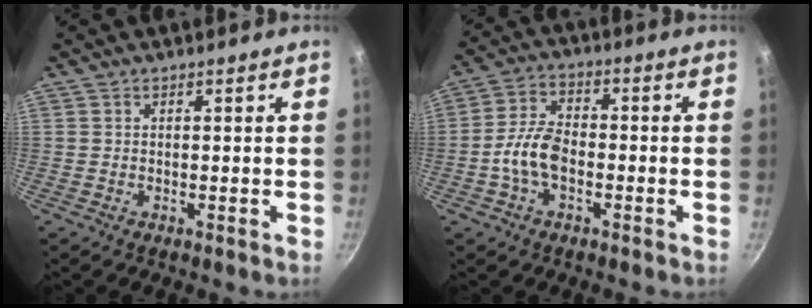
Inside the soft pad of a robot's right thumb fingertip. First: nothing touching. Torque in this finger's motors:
{"motor_torque": [0.68, 1.74, 0.84, -0.69, 0.06]}